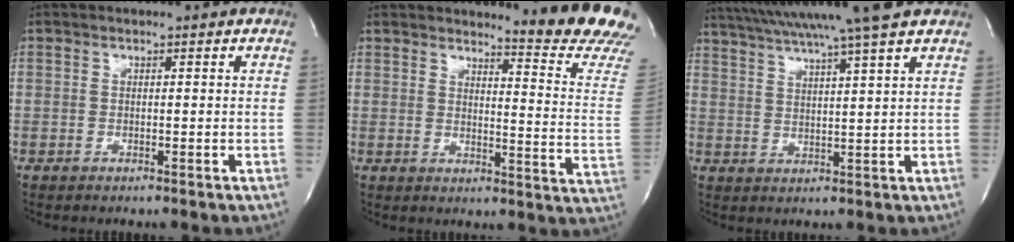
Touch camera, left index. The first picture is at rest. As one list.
[{"total": 14.3, "force": [13.8, -1.0, 3.6], "torque": [-0.040, -0.141, 0.140]}, {"total": 14.9, "force": [12.6, -1.7, 7.8], "torque": [-0.136, 0.001, 0.184]}]